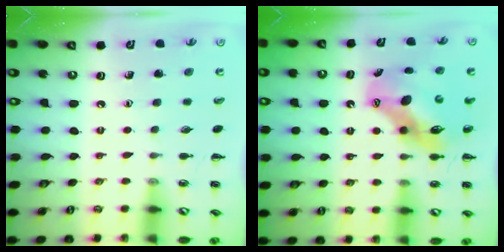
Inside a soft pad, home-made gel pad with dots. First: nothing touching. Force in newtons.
{"total": 11.3, "press": 10.9, "slide": 3.1}